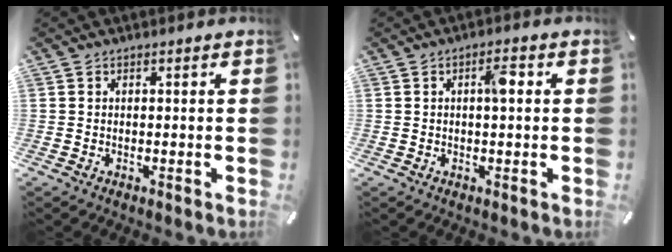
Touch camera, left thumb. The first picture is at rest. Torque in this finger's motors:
{"motor_torque": [0.54, 0.77, 0.34, -0.40, 0.09]}